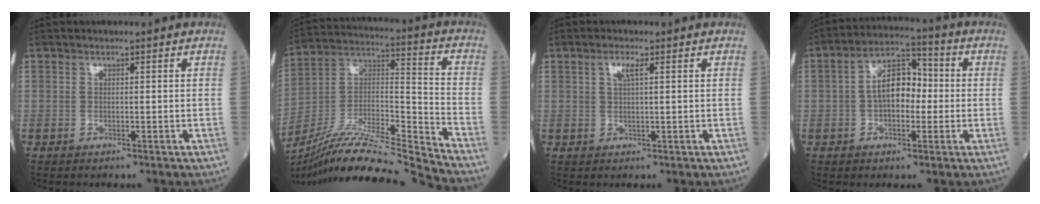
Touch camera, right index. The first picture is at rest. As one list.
[{"total": 18.7, "force": [-17.3, -2.1, 6.6], "torque": [-0.132, 0.022, -0.309]}, {"total": 2.1, "force": [0.9, 0.4, 1.8], "torque": [-0.039, 0.003, 0.016]}, {"total": 8.4, "force": [-0.3, 4.5, 7.1], "torque": [-0.130, 0.032, -0.011]}]